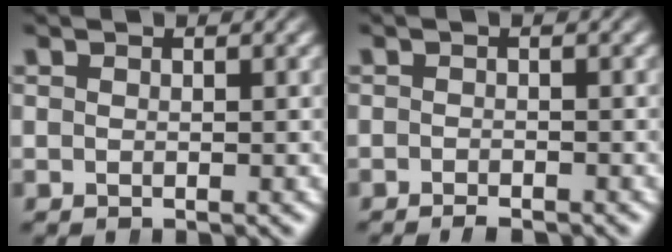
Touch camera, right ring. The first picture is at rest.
{"total": 1.3, "force": [-1.3, -0.1, 0.2], "torque": [0.002, -0.001, -0.022]}